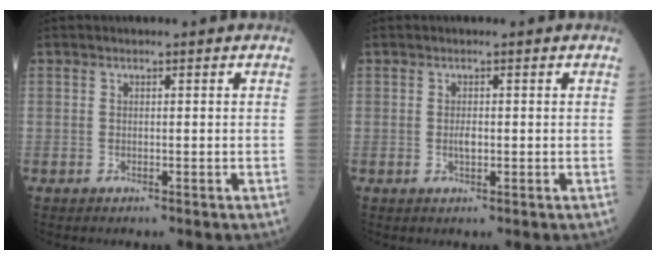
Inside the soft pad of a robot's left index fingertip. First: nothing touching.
{"total": 1.1, "force": [-0.2, 0.5, 1.0], "torque": [-0.022, -0.004, -0.003]}